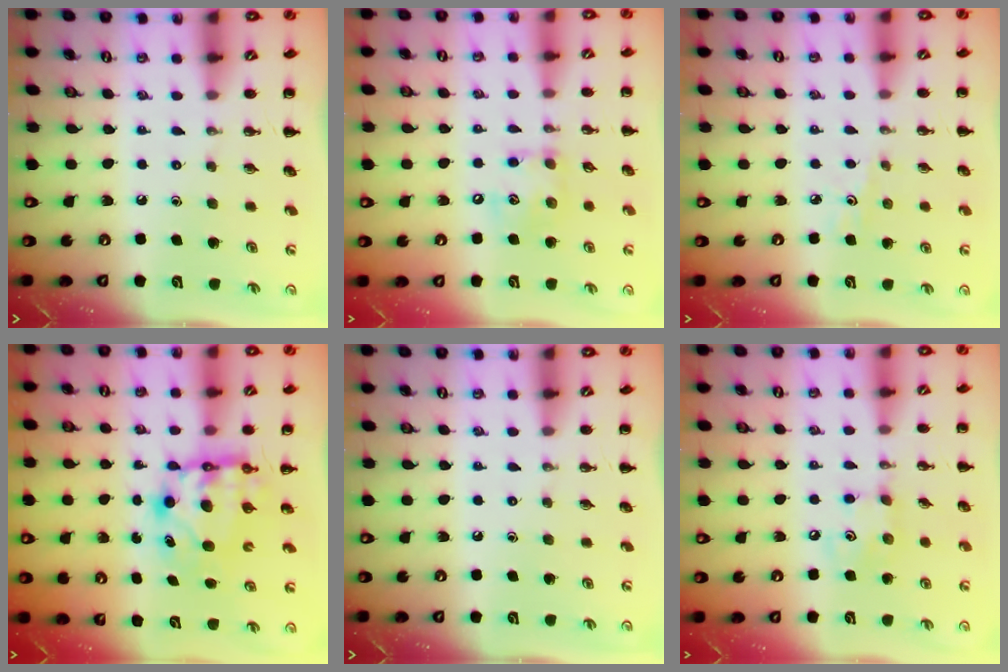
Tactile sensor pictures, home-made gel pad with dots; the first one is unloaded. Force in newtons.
{"total": 9.6, "press": 9.5, "slide": 1.2}
{"total": 3.2, "press": 3.0, "slide": 1.1}
{"total": 7.3, "press": 7.1, "slide": 1.5}
{"total": 0.0}
{"total": 4.6, "press": 4.6, "slide": 0.5}